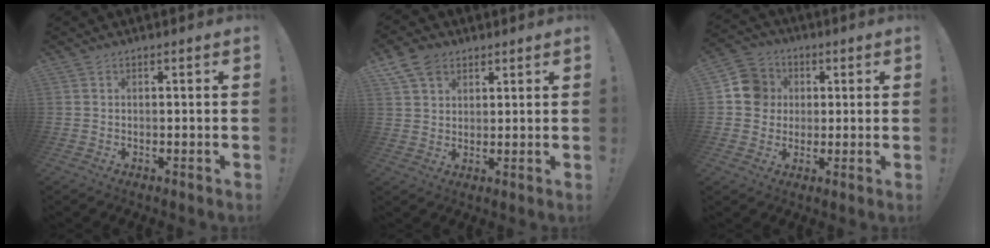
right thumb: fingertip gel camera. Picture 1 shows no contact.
{"total": 7.9, "force": [4.5, 5.5, 3.3], "torque": [-0.060, -0.015, 0.091]}
{"total": 10.3, "force": [1.3, 9.7, 3.1], "torque": [-0.035, 0.007, 0.027]}